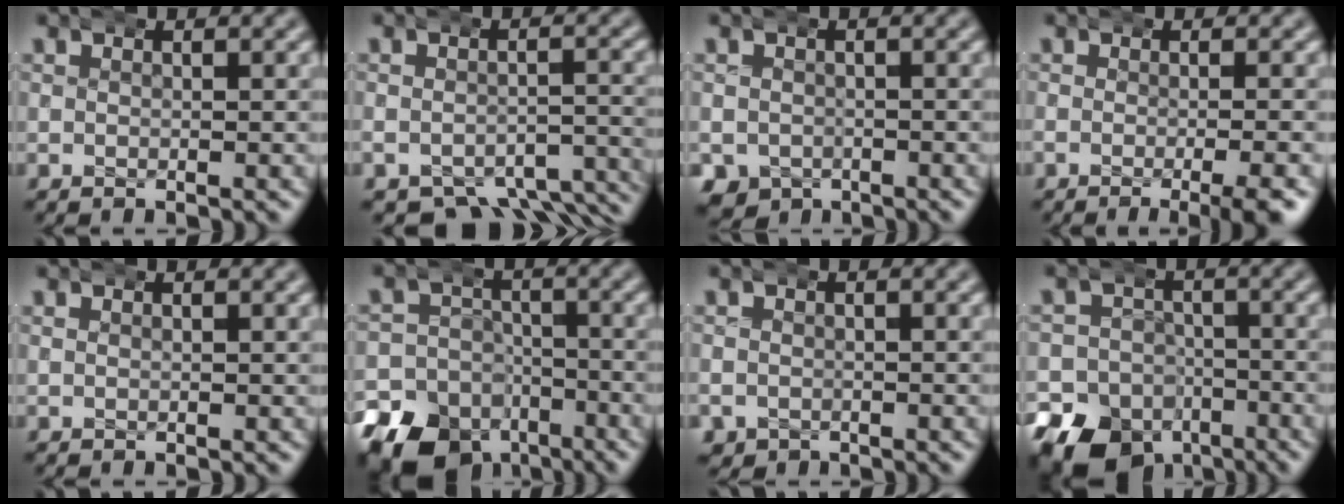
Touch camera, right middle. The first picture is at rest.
{"total": 7.3, "force": [-6.0, 2.9, 2.8], "torque": [-0.016, -0.016, -0.091]}
{"total": 5.7, "force": [-2.5, 4.9, 1.6], "torque": [-0.035, -0.028, -0.034]}
{"total": 2.9, "force": [-1.6, -0.1, 2.4], "torque": [-0.022, 0.003, -0.031]}
{"total": 0.7, "force": [0.3, -0.6, -0.2], "torque": [0.013, -0.009, 0.014]}
{"total": 14.7, "force": [-9.2, 10.6, 4.4], "torque": [-0.063, -0.053, -0.148]}
{"total": 2.1, "force": [-0.7, 1.9, 0.3], "torque": [-0.012, -0.011, -0.004]}
{"total": 15.3, "force": [-8.5, 11.9, 4.3], "torque": [-0.066, -0.062, -0.136]}